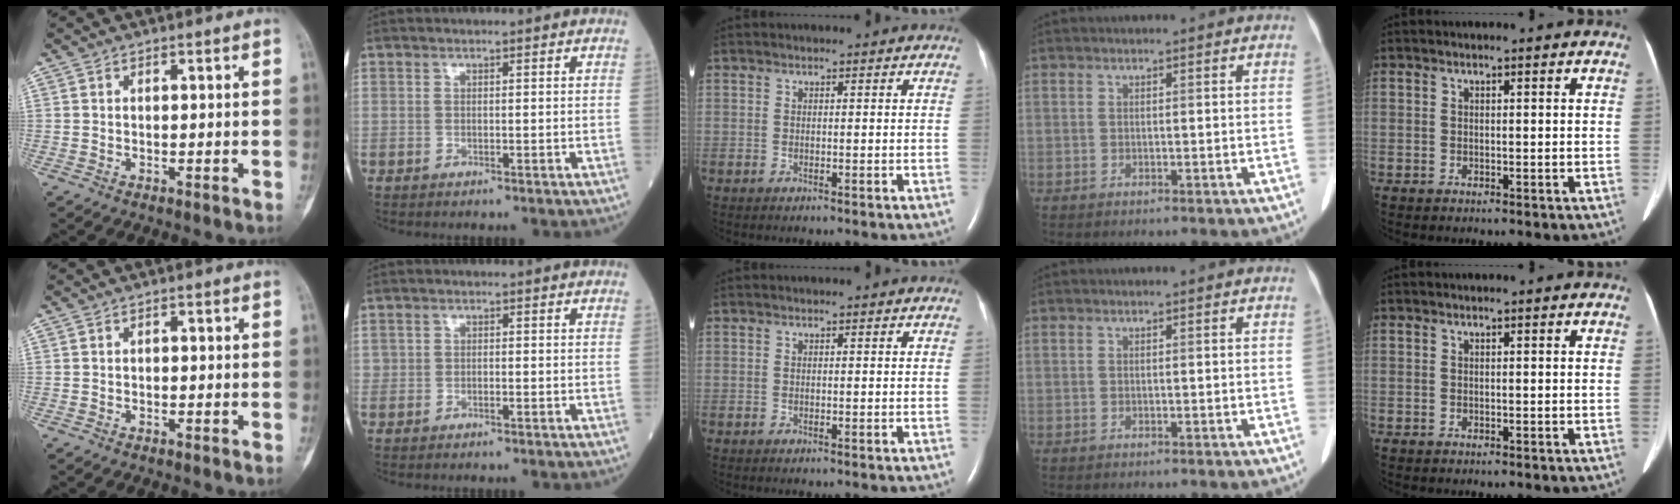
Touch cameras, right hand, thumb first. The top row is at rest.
{"thumb": {"total": 0.9, "force": [-0.1, 0.7, 0.6], "torque": [-0.005, 0.005, -0.003]}, "index": {"total": 0.7, "force": [-0.3, 0.0, 0.6], "torque": [-0.013, 0.002, -0.003]}}